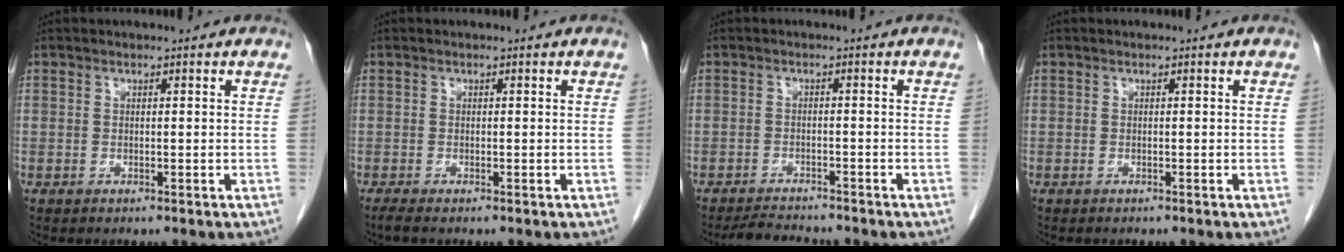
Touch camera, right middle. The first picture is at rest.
{"total": 1.0, "force": [-0.8, -0.1, 0.6], "torque": [-0.016, -0.005, -0.015]}
{"total": 3.9, "force": [-3.8, 0.0, 0.8], "torque": [-0.018, -0.019, -0.064]}
{"total": 0.0}